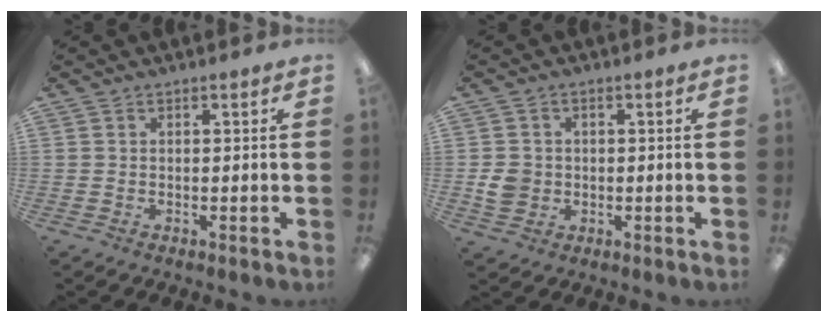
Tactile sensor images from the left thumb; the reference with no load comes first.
{"total": 4.5, "force": [-0.5, 4.1, 1.8], "torque": [-0.031, 0.004, -0.009]}